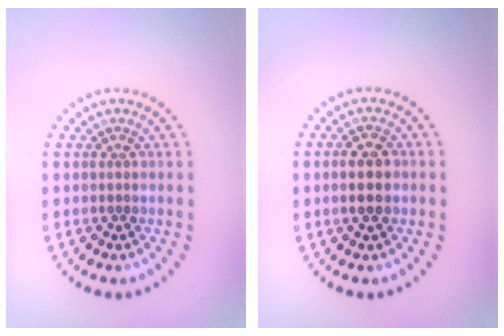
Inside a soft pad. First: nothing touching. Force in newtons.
{"total": 2.7, "press": 2.7, "slide": 0.2}